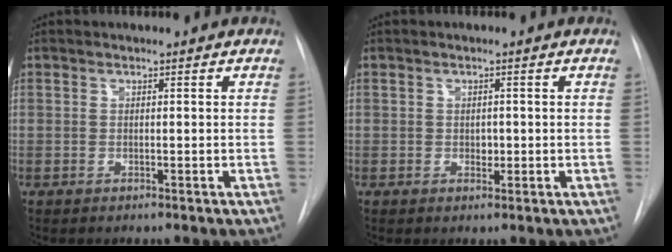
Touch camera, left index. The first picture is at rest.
{"total": 1.3, "force": [-0.1, 0.9, 0.9], "torque": [-0.012, 0.001, 0.001]}